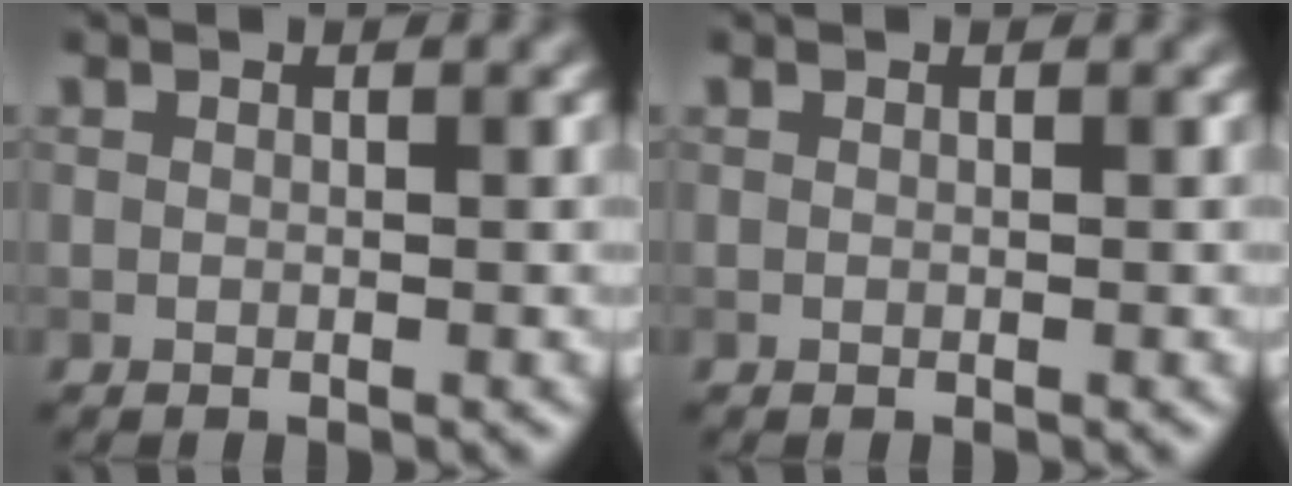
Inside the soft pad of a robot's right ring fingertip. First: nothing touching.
{"total": 0.0}